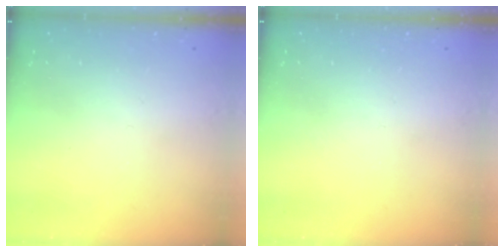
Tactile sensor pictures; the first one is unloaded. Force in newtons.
{"total": 0.0}